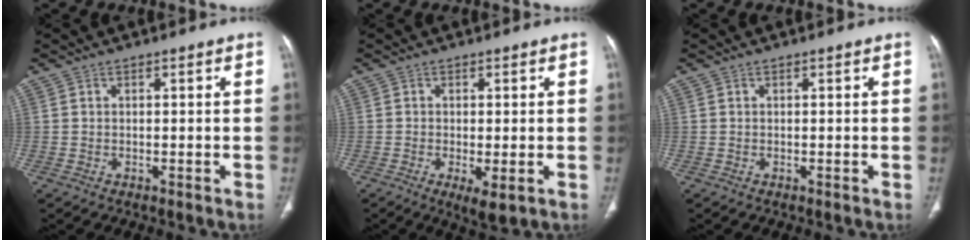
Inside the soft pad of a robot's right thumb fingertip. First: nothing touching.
{"total": 4.1, "force": [-1.3, 1.2, 3.7], "torque": [-0.069, -0.015, -0.019]}
{"total": 0.0}